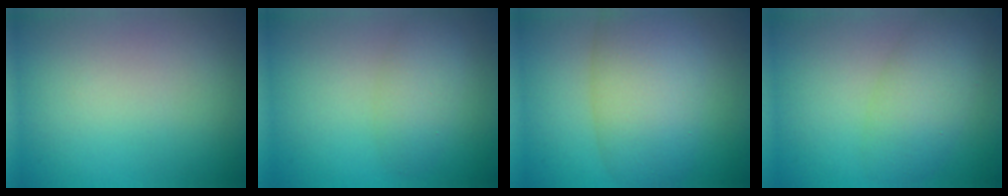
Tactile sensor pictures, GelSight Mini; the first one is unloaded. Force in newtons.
{"total": 2.5, "press": 2.5, "slide": 0.1}
{"total": 7.9, "press": 7.9, "slide": 0.2}
{"total": 4.5, "press": 4.5, "slide": 0.1}